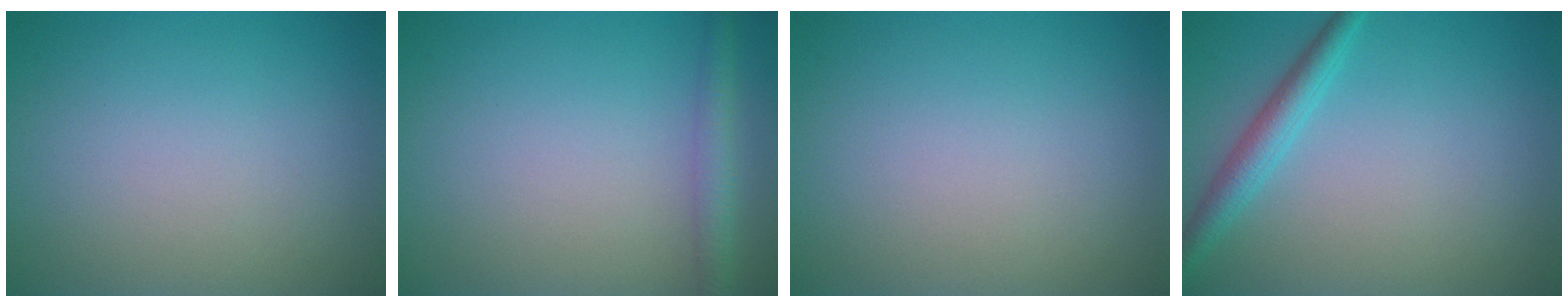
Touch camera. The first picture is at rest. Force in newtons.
{"total": 2.4, "press": 2.4, "slide": 0.1}
{"total": 0.0}
{"total": 2.7, "press": 2.7, "slide": 0.1}